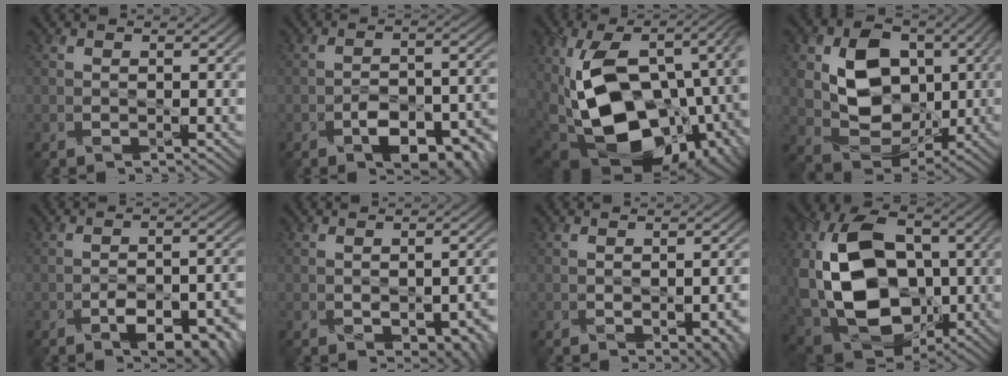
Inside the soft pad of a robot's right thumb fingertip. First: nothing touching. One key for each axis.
{"total": 8.5, "fx": -4.1, "fy": 4.2, "fz": 6.1, "tx": -0.094, "ty": -0.003, "tz": -0.067}
{"total": 21.0, "fx": -1.4, "fy": 12.8, "fz": 16.5, "tx": -0.329, "ty": -0.029, "tz": 0.016}
{"total": 10.4, "fx": 1.6, "fy": 7.7, "fz": 6.8, "tx": -0.140, "ty": -0.004, "tz": 0.023}
{"total": 7.6, "fx": -3.8, "fy": 3.4, "fz": 5.7, "tx": -0.086, "ty": -0.003, "tz": -0.057}
{"total": 6.6, "fx": -2.5, "fy": 3.7, "fz": 4.8, "tx": -0.056, "ty": -0.015, "tz": -0.011}
{"total": 5.7, "fx": -2.1, "fy": 2.8, "fz": 4.5, "tx": -0.047, "ty": -0.011, "tz": -0.008}
{"total": 16.9, "fx": -1.1, "fy": 11.8, "fz": 12.1, "tx": -0.268, "ty": -0.008, "tz": -0.025}